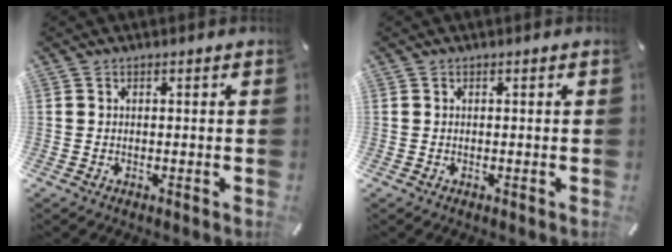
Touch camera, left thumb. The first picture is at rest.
{"total": 0.0}